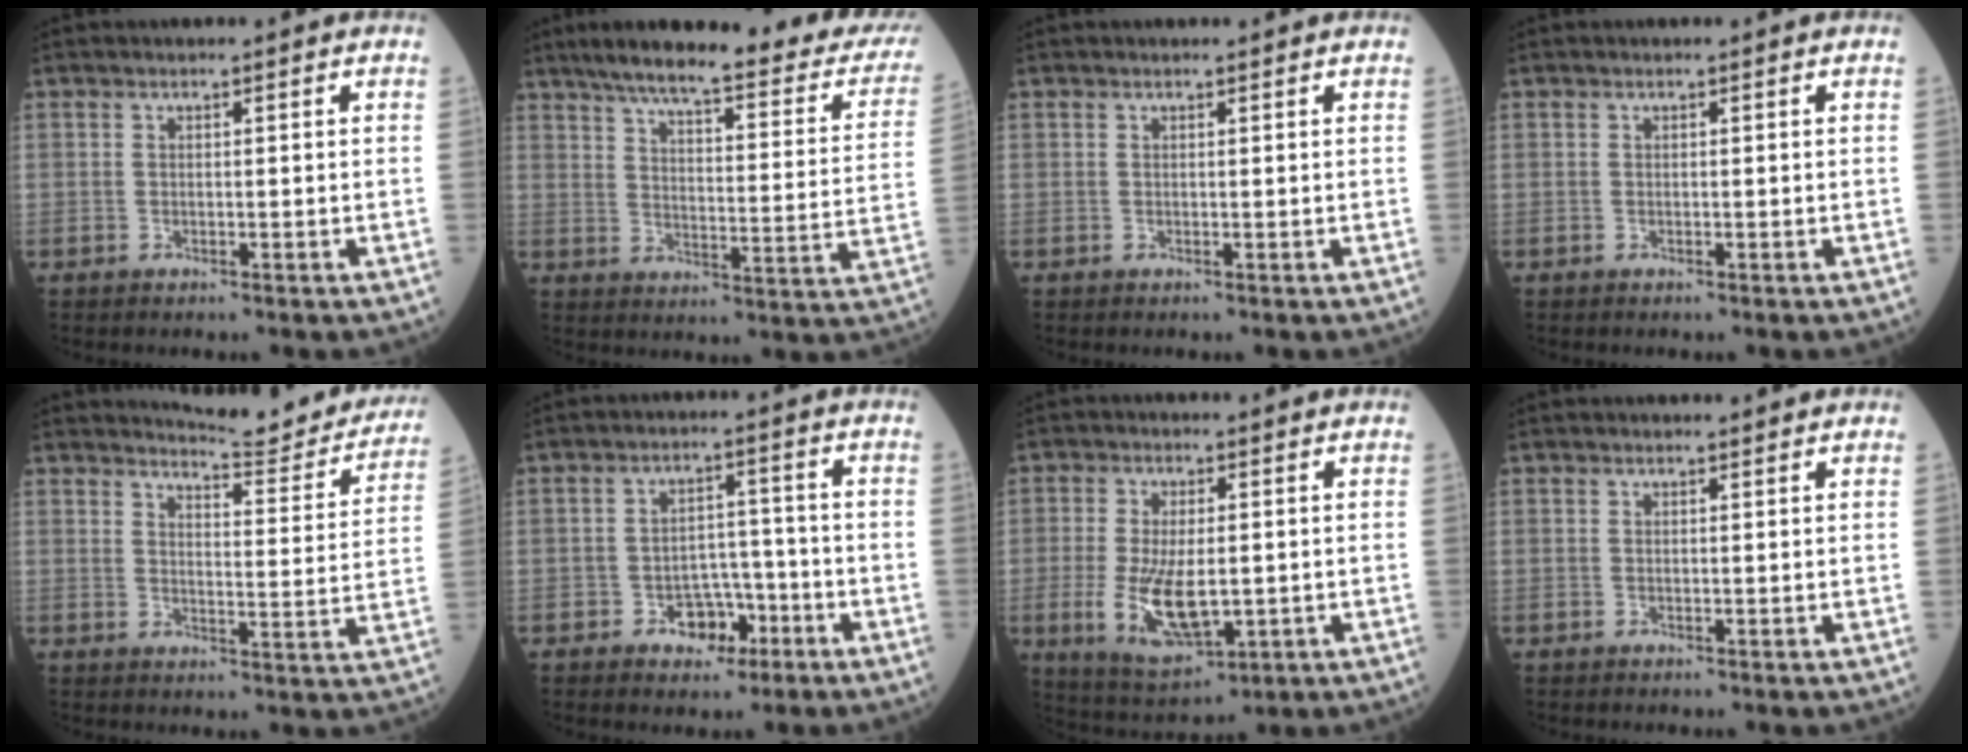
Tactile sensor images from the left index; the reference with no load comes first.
{"total": 27.6, "force": [22.9, 4.2, 14.8], "torque": [-0.208, -0.034, 0.280]}
{"total": 0.6, "force": [0.6, 0.0, 0.2], "torque": [-0.006, 0.000, 0.008]}
{"total": 0.0}
{"total": 13.8, "force": [13.4, 1.3, 2.9], "torque": [-0.031, -0.054, 0.150]}
{"total": 5.5, "force": [-2.9, 3.6, 3.1], "torque": [-0.047, 0.015, -0.043]}
{"total": 9.5, "force": [-1.3, 3.9, 8.6], "torque": [-0.172, -0.018, -0.011]}
{"total": 1.2, "force": [1.2, 0.0, 0.2], "torque": [-0.008, 0.000, 0.017]}